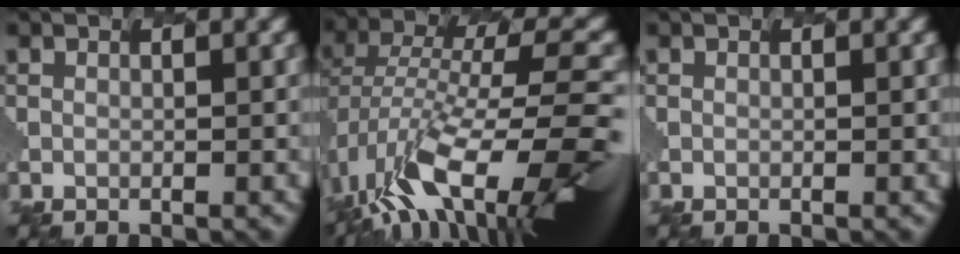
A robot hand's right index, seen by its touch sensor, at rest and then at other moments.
{"total": 11.4, "force": [-5.2, 4.7, 8.9], "torque": [-0.183, 0.014, -0.086]}
{"total": 0.0}